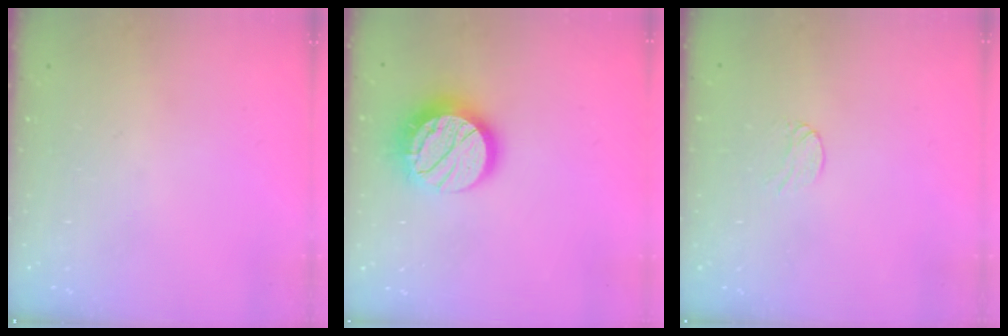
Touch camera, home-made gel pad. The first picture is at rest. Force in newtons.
{"total": 15.7, "press": 15.7, "slide": 0.9}
{"total": 3.6, "press": 3.6, "slide": 0.3}